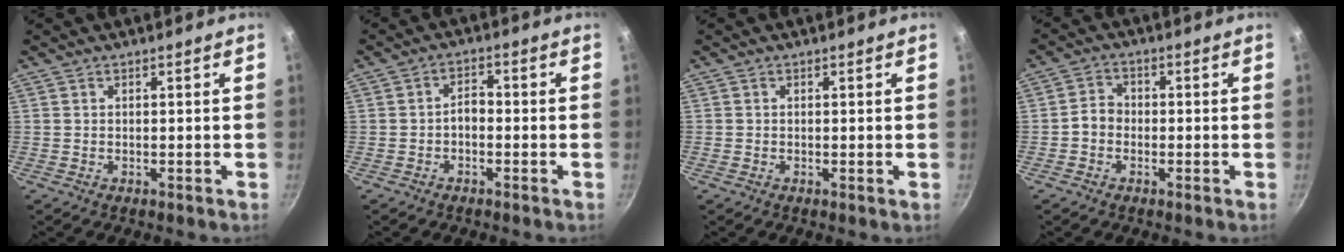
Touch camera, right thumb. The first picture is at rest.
{"total": 2.8, "force": [-1.0, 1.8, 2.0], "torque": [-0.022, 0.018, -0.021]}
{"total": 0.0}
{"total": 3.3, "force": [-1.0, 2.8, 1.5], "torque": [-0.014, 0.020, -0.027]}